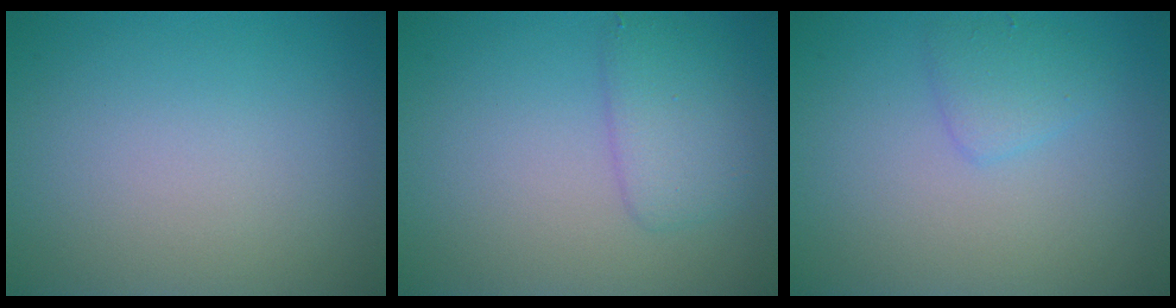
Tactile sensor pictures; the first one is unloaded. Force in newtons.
{"total": 2.8, "press": 2.8, "slide": 0.1}
{"total": 1.7, "press": 1.7, "slide": 0.0}